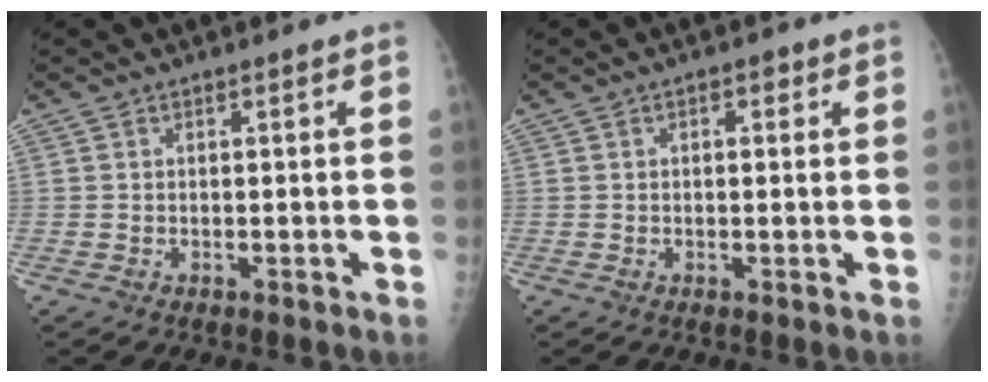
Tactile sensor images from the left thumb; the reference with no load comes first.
{"total": 2.3, "force": [0.8, 1.5, 1.6], "torque": [-0.007, 0.003, 0.007]}